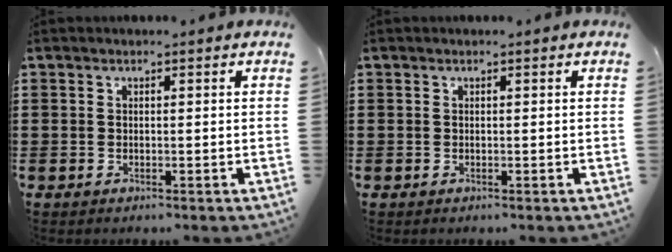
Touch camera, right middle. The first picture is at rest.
{"total": 0.0}